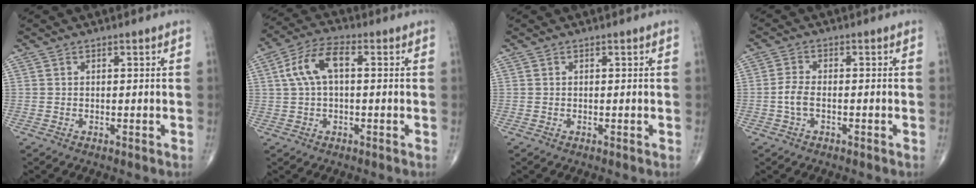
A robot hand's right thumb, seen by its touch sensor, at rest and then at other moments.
{"total": 8.3, "force": [1.3, 4.0, 7.1], "torque": [-0.146, 0.029, 0.019]}
{"total": 0.0}
{"total": 3.3, "force": [-0.9, 1.6, 2.7], "torque": [-0.061, 0.009, -0.022]}